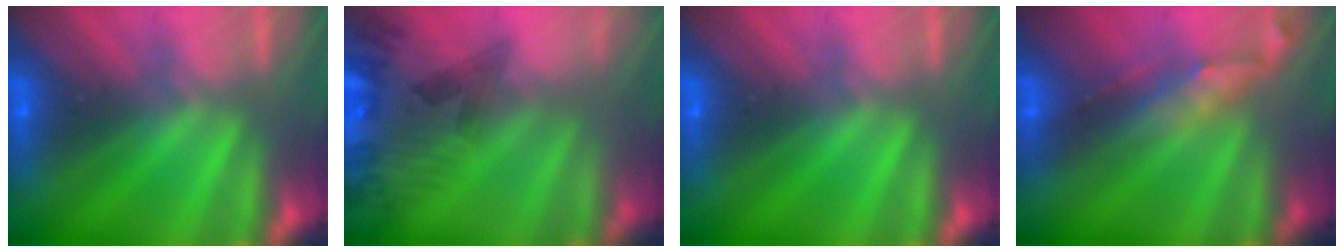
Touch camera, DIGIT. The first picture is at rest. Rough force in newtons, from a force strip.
{"total": 7.6}
{"total": 0.0}
{"total": 2.7}